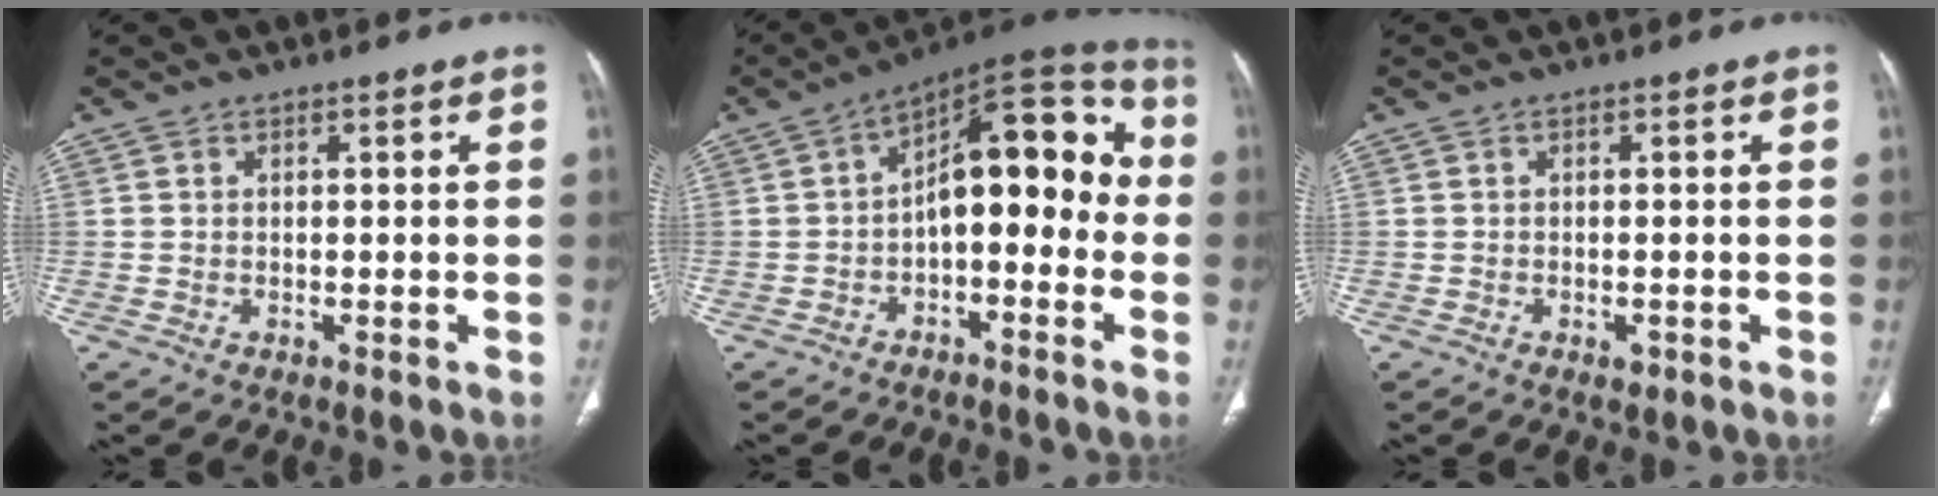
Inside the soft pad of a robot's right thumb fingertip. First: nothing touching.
{"total": 16.3, "force": [-1.4, 8.4, 13.9], "torque": [-0.157, 0.058, -0.033]}
{"total": 1.3, "force": [-0.6, 0.7, 0.9], "torque": [-0.013, -0.001, -0.006]}